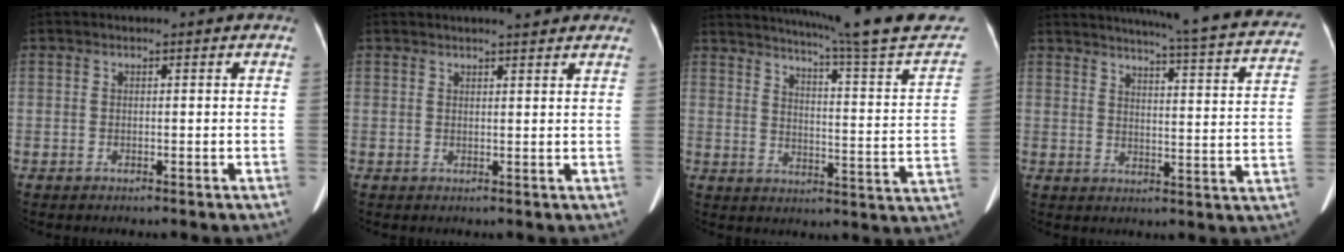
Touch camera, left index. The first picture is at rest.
{"total": 5.1, "force": [4.4, 0.6, 2.6], "torque": [-0.029, 0.014, 0.050]}
{"total": 25.0, "force": [22.4, -0.1, 11.1], "torque": [-0.159, -0.074, 0.271]}
{"total": 23.3, "force": [20.9, 1.4, 10.2], "torque": [-0.136, -0.058, 0.236]}